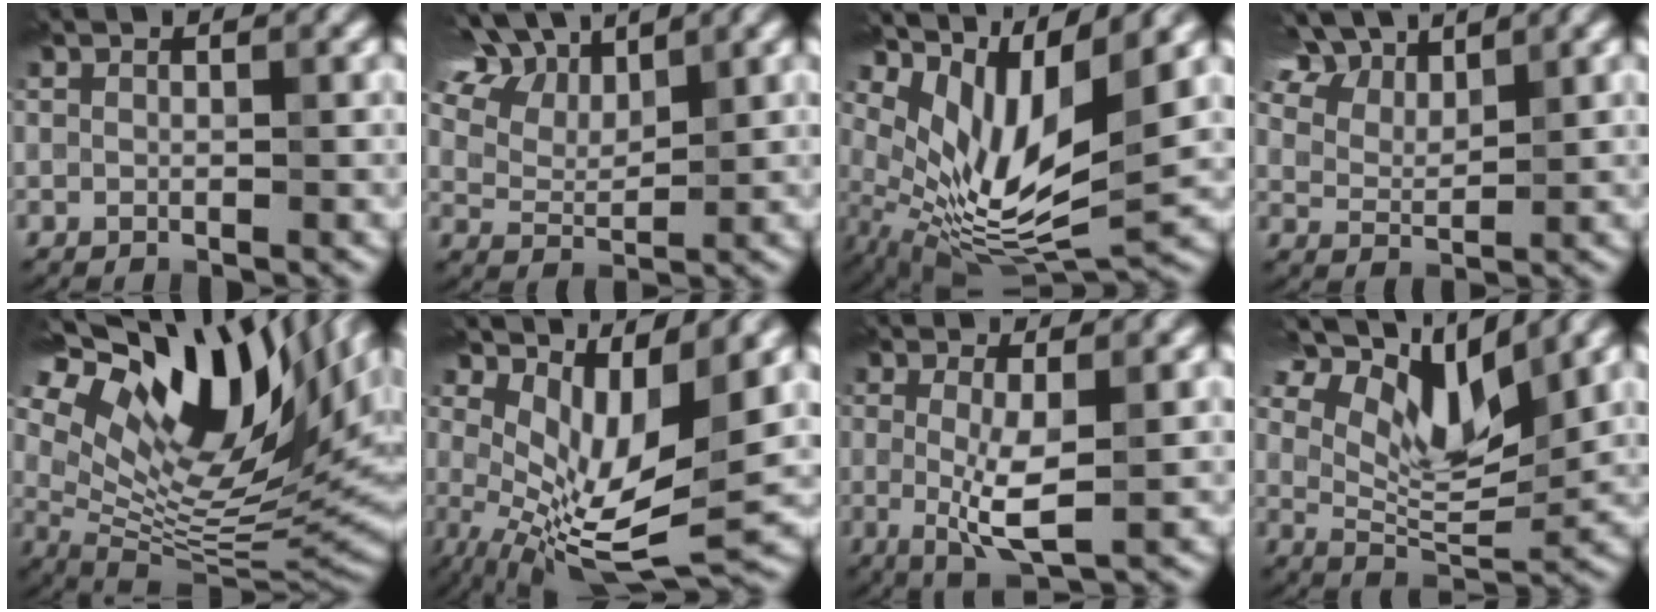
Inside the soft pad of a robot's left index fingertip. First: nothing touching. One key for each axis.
{"total": 11.5, "fx": 7.6, "fy": 5.5, "fz": 6.6, "tx": -0.138, "ty": 0.043, "tz": 0.110}
{"total": 10.6, "fx": 3.2, "fy": 4.5, "fz": 9.0, "tx": -0.178, "ty": -0.019, "tz": 0.070}
{"total": 8.5, "fx": 6.6, "fy": 3.5, "fz": 4.2, "tx": -0.098, "ty": 0.022, "tz": 0.112}
{"total": 18.3, "fx": 9.1, "fy": 7.2, "fz": 14.2, "tx": -0.257, "ty": 0.027, "tz": 0.161}
{"total": 8.4, "fx": 1.2, "fy": 3.3, "fz": 7.6, "tx": -0.143, "ty": -0.022, "tz": 0.027}
{"total": 4.3, "fx": -0.2, "fy": 0.8, "fz": 4.2, "tx": -0.086, "ty": -0.010, "tz": -0.002}
{"total": 10.5, "fx": 5.7, "fy": 4.0, "fz": 7.8, "tx": -0.139, "ty": 0.009, "tz": 0.101}